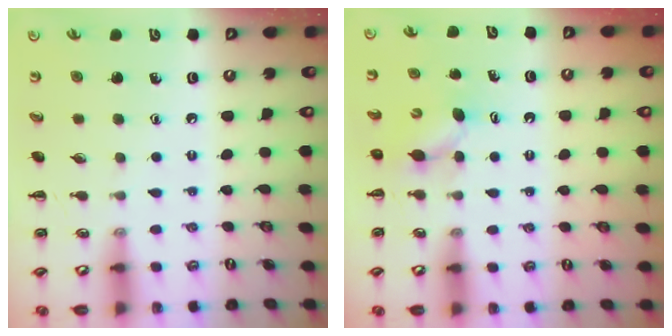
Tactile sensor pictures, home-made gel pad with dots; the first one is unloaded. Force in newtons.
{"total": 3.9, "press": 3.7, "slide": 1.2}